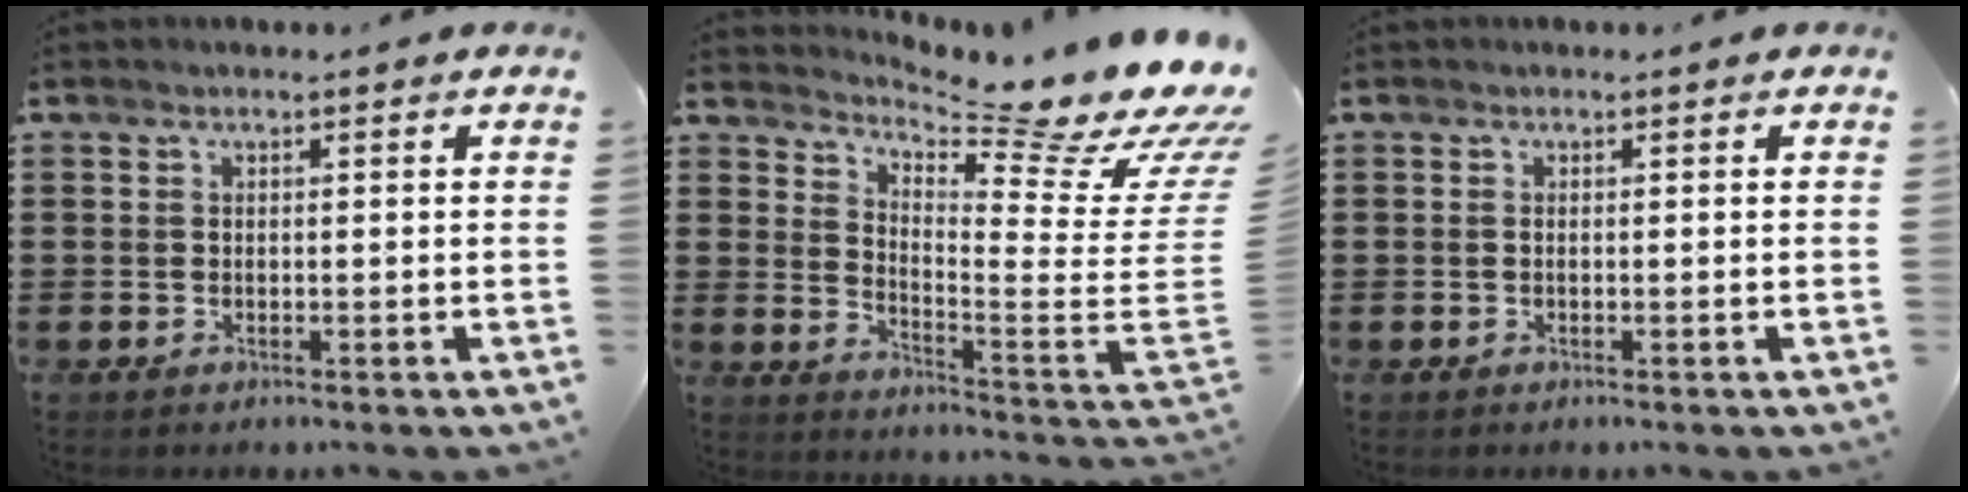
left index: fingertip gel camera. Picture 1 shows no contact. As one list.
[{"total": 9.9, "force": [8.2, 1.1, 5.5], "torque": [-0.094, -0.089, 0.129]}, {"total": 0.0}]